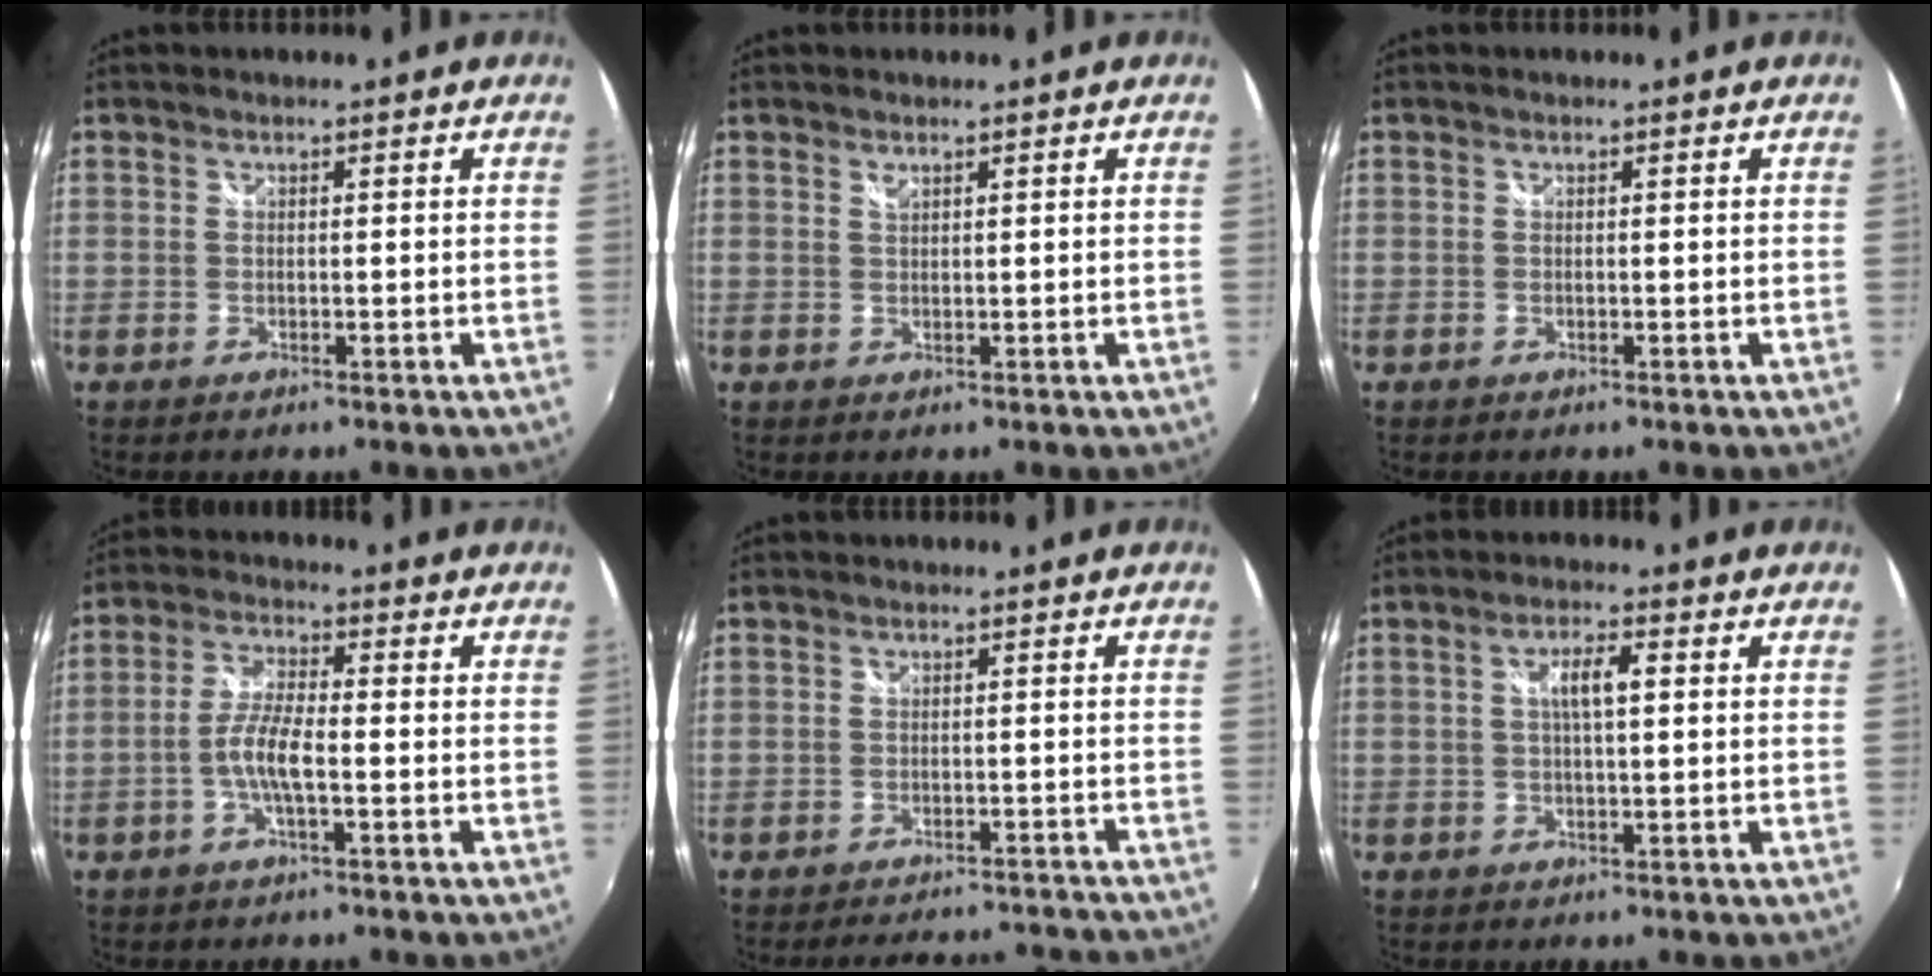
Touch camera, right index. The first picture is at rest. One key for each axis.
{"total": 0.8, "fx": 0.7, "fy": 0.0, "fz": 0.4, "tx": -0.006, "ty": 0.001, "tz": 0.012}
{"total": 0.0}
{"total": 5.7, "fx": -1.7, "fy": 1.0, "fz": 5.4, "tx": -0.114, "ty": 0.005, "tz": -0.035}
{"total": 9.2, "fx": -8.3, "fy": 3.2, "fz": 2.2, "tx": -0.040, "ty": 0.018, "tz": -0.098}
{"total": 4.2, "fx": 0.8, "fy": 0.7, "fz": 4.1, "tx": -0.073, "ty": 0.007, "tz": 0.015}